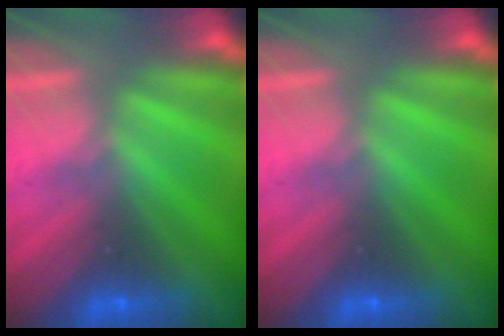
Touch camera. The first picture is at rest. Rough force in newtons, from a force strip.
{"total": 0.0}